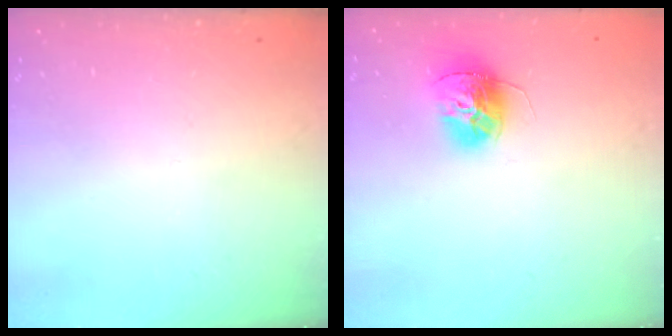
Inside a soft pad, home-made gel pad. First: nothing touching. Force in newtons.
{"total": 13.0, "press": 12.9, "slide": 1.2}